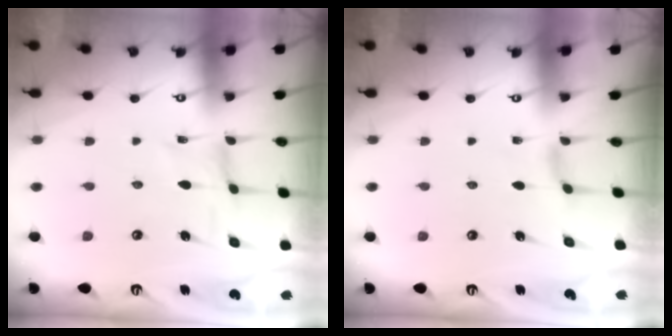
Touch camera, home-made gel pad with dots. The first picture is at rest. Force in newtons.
{"total": 1.8, "press": 1.8, "slide": 0.4}